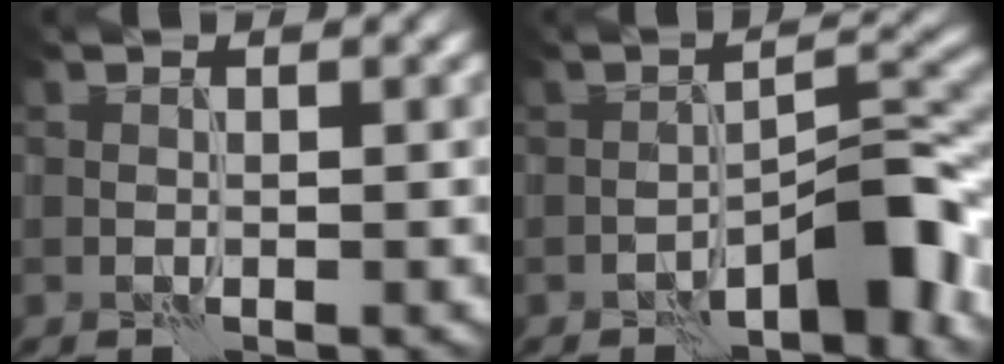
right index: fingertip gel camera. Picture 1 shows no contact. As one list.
[{"total": 7.0, "force": [-4.4, 2.3, 4.9], "torque": [-0.058, 0.022, -0.072]}]